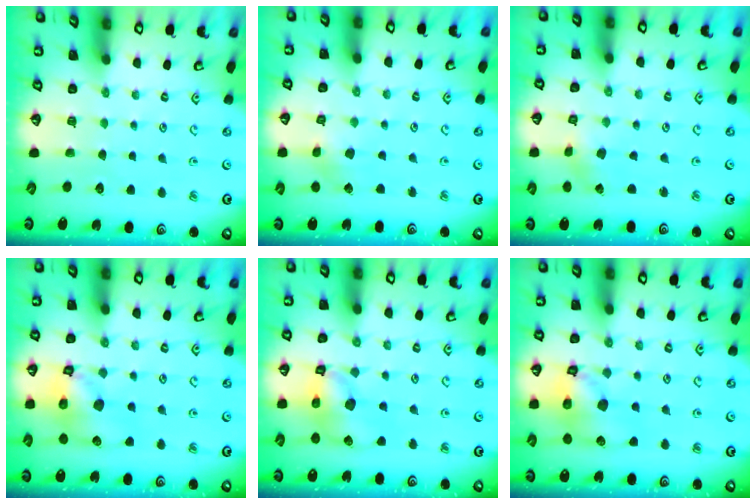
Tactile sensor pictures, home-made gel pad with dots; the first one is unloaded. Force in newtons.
{"total": 3.0, "press": 3.0, "slide": 0.2}
{"total": 0.5, "press": 0.5, "slide": 0.2}
{"total": 13.5, "press": 13.3, "slide": 2.0}
{"total": 13.6, "press": 13.5, "slide": 2.1}
{"total": 13.5, "press": 13.3, "slide": 2.0}